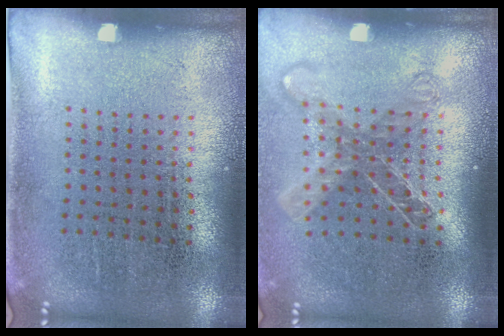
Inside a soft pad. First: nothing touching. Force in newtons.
{"total": 1.4, "press": 1.2, "slide": 0.8}